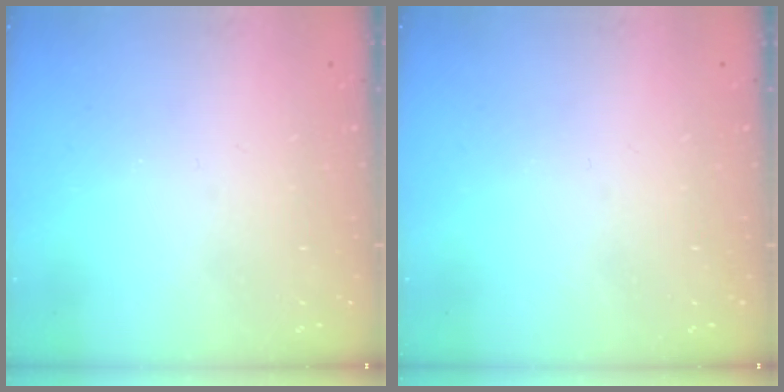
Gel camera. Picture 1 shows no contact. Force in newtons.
{"total": 0.0}